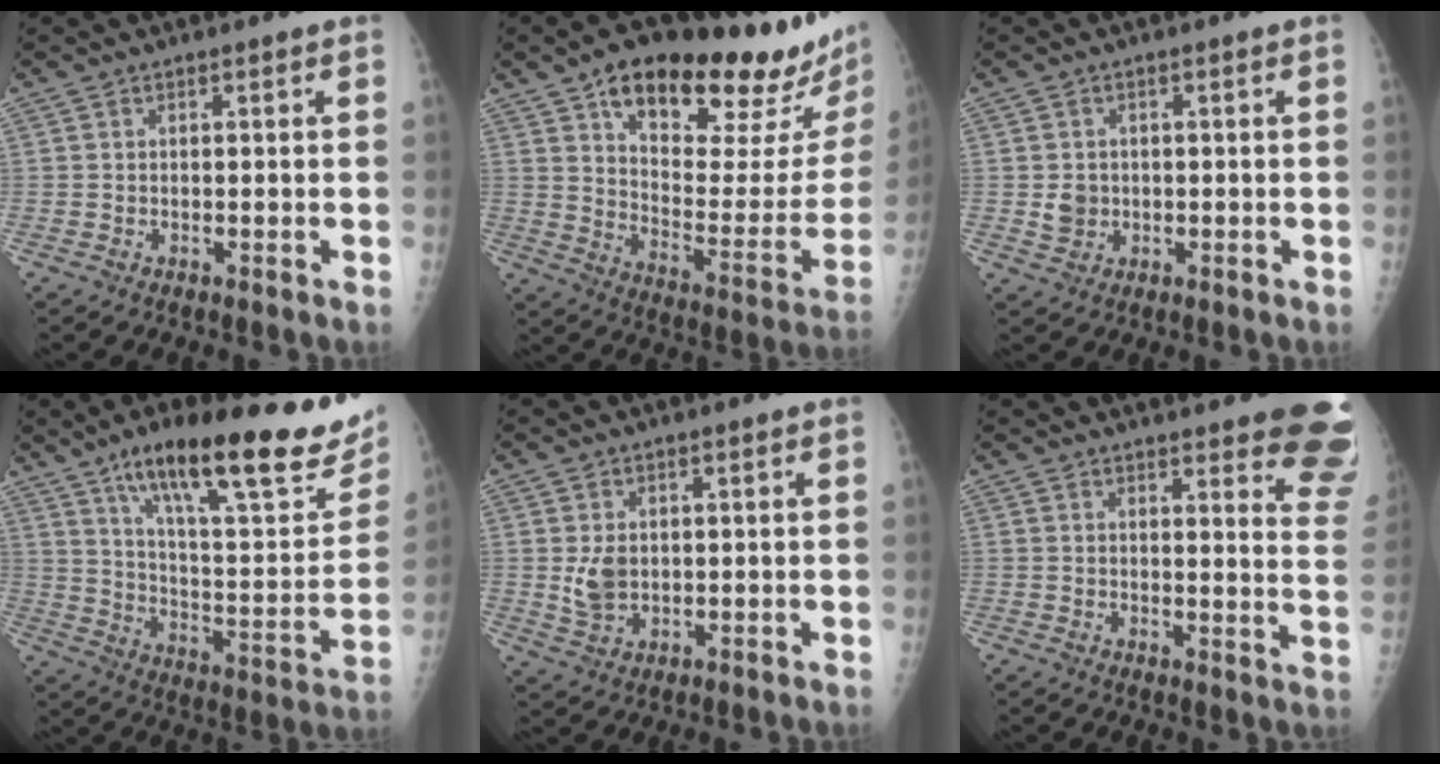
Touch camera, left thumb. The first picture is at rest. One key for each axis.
{"total": 29.8, "fx": 19.9, "fy": 9.5, "fz": 20.0, "tx": -0.254, "ty": -0.062, "tz": 0.289}
{"total": 3.2, "fx": -0.1, "fy": 2.9, "fz": 1.4, "tx": -0.010, "ty": 0.002, "tz": 0.004}
{"total": 29.9, "fx": 18.0, "fy": 8.2, "fz": 22.4, "tx": -0.295, "ty": -0.042, "tz": 0.283}
{"total": 4.9, "fx": 0.4, "fy": 3.6, "fz": 3.3, "tx": -0.050, "ty": -0.008, "tz": 0.017}
{"total": 15.4, "fx": 11.9, "fy": 3.6, "fz": 9.0, "tx": -0.074, "ty": -0.076, "tz": 0.117}